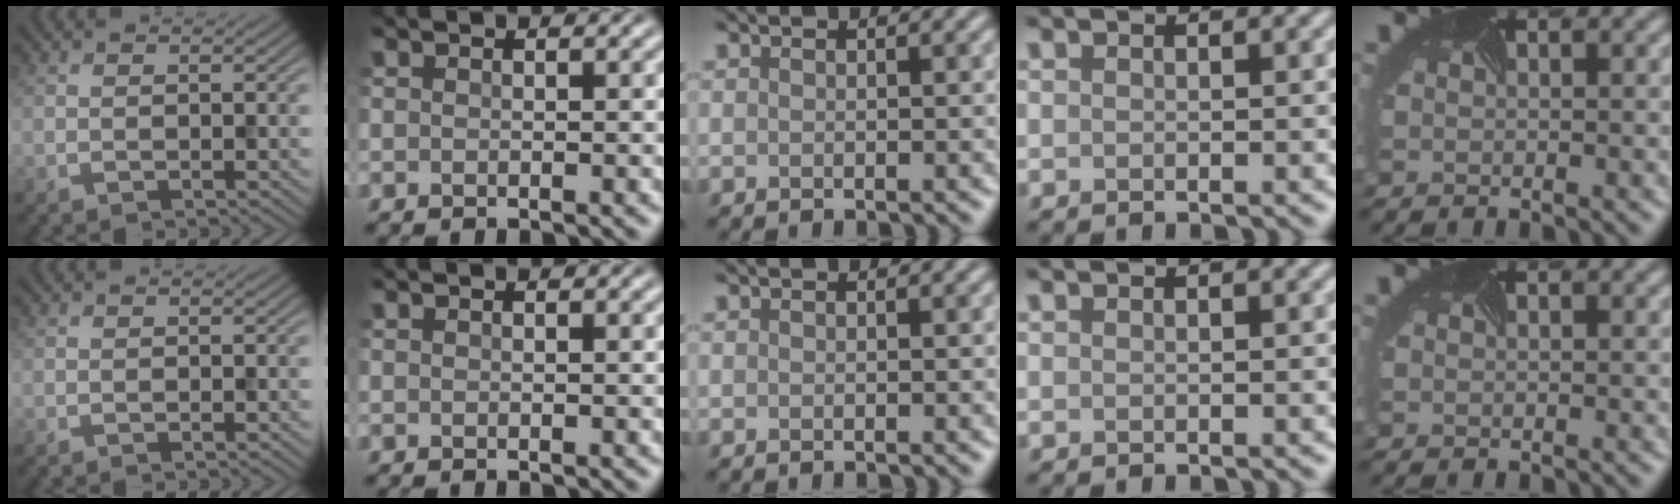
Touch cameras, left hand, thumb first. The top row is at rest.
{}